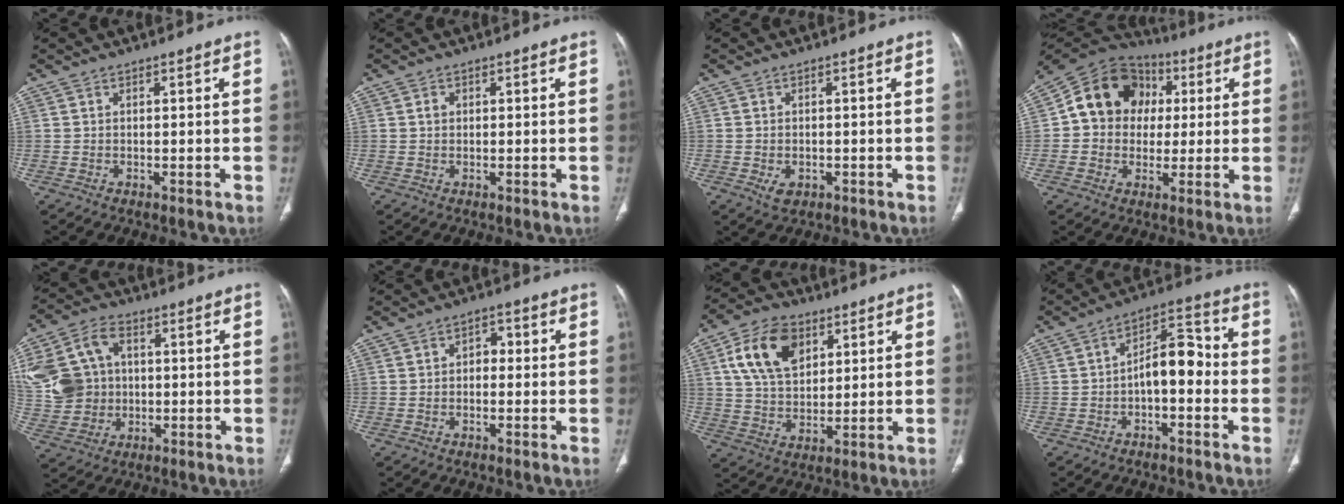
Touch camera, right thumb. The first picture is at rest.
{"total": 1.1, "force": [0.2, 0.9, 0.5], "torque": [-0.008, 0.004, 0.003]}
{"total": 2.9, "force": [-1.0, 2.0, 1.8], "torque": [-0.028, 0.002, -0.008]}
{"total": 15.3, "force": [2.2, 13.0, 7.8], "torque": [-0.100, 0.023, 0.029]}
{"total": 15.1, "force": [1.9, 12.6, 8.2], "torque": [-0.164, 0.019, 0.045]}
{"total": 2.9, "force": [0.0, 2.1, 2.1], "torque": [-0.016, 0.012, -0.008]}
{"total": 13.4, "force": [5.3, 8.6, 8.8], "torque": [-0.139, -0.009, 0.098]}
{"total": 9.1, "force": [-1.8, 4.7, 7.5], "torque": [-0.097, 0.046, -0.038]}